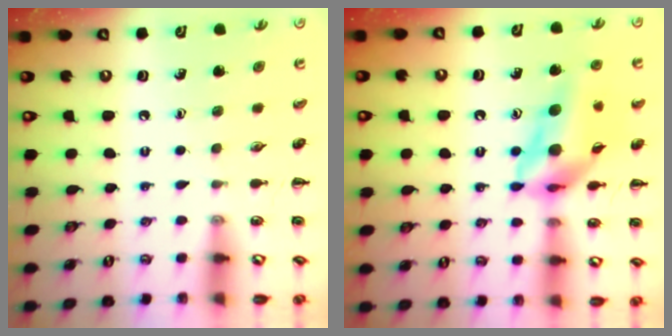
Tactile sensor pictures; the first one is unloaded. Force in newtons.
{"total": 13.5, "press": 12.9, "slide": 4.2}